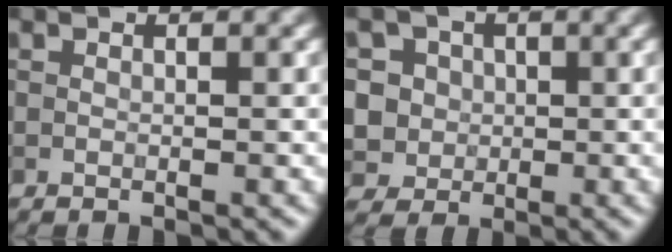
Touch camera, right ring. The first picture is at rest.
{"total": 6.1, "force": [1.1, 5.7, 1.9], "torque": [-0.038, 0.029, 0.003]}